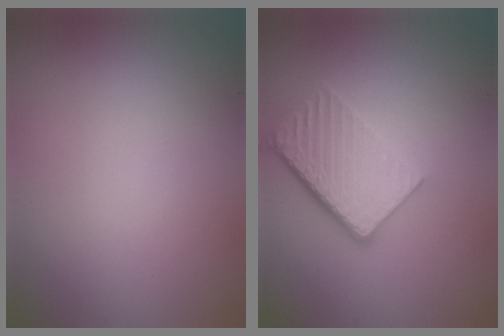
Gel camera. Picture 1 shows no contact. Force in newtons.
{"total": 5.7, "press": 3.9, "slide": 4.1}